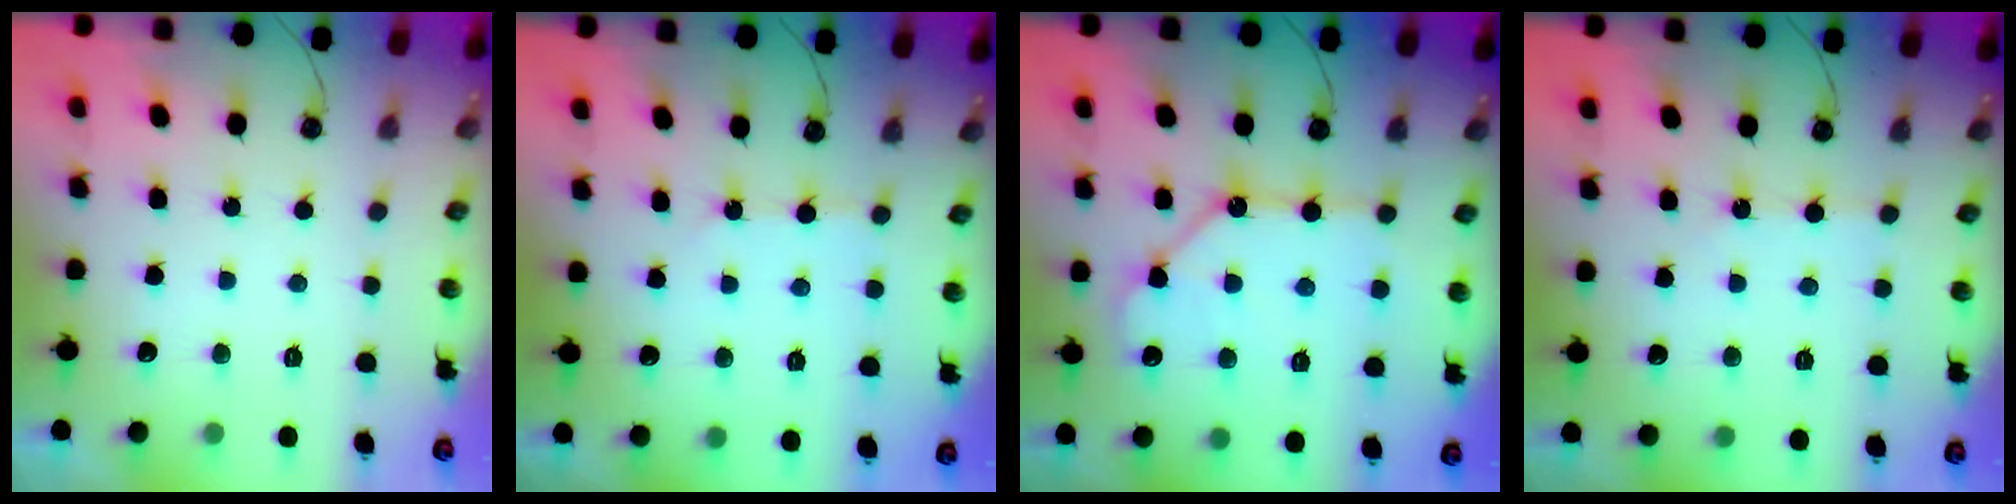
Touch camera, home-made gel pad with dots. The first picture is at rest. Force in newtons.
{"total": 4.5, "press": 4.4, "slide": 0.3}
{"total": 11.5, "press": 11.5, "slide": 1.2}
{"total": 2.5, "press": 2.5, "slide": 0.4}